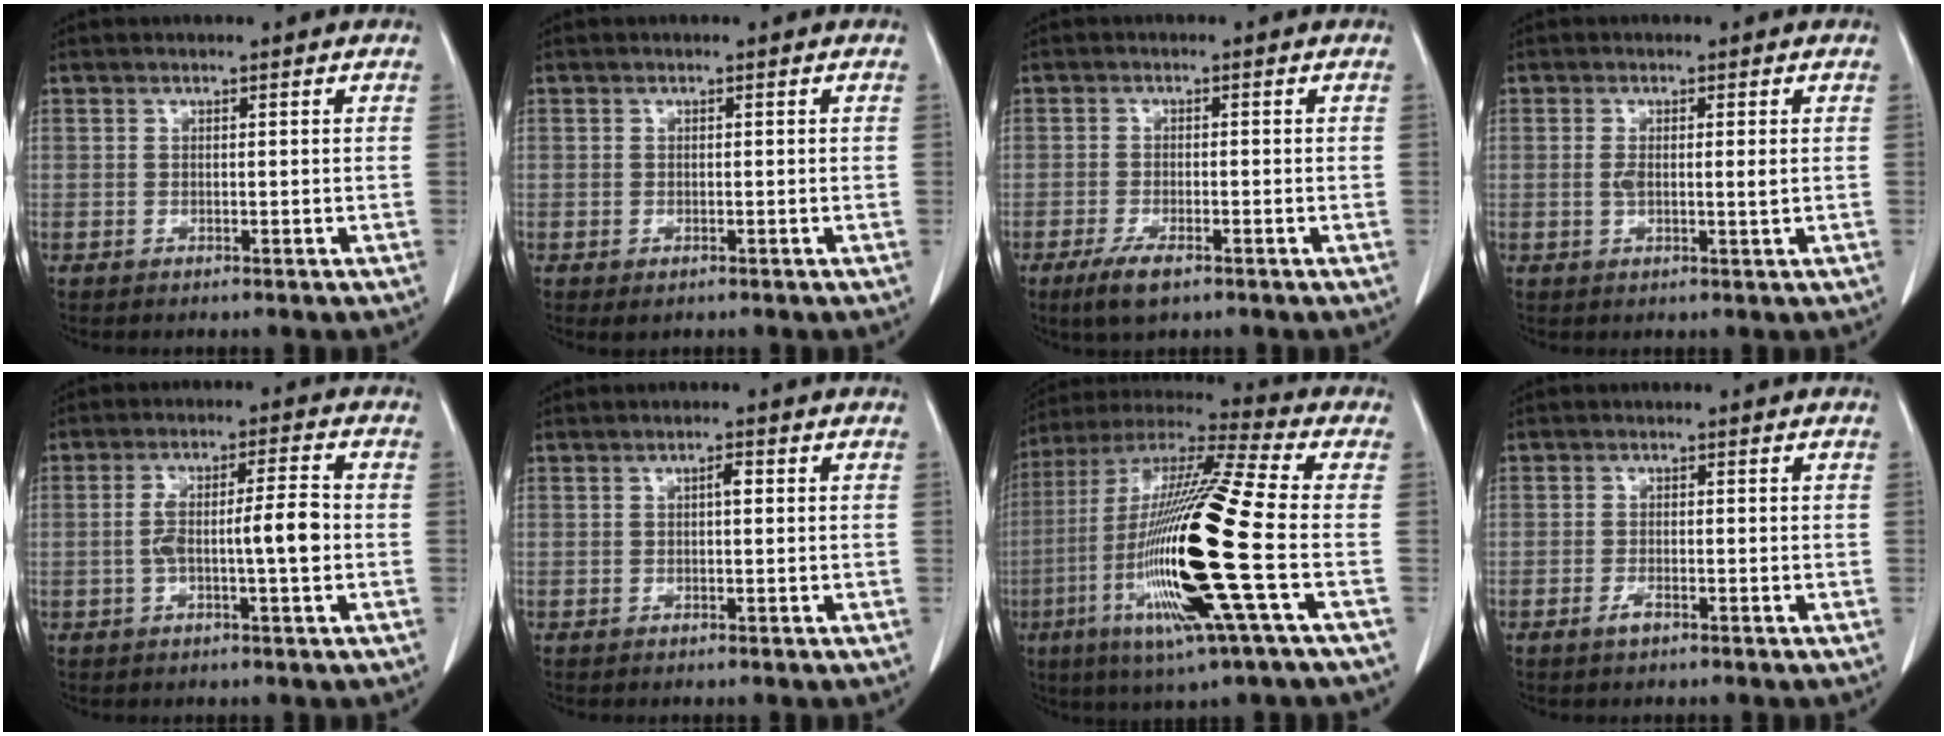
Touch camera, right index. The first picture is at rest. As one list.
[{"total": 1.0, "force": [-0.5, 0.6, 0.6], "torque": [-0.011, -0.001, -0.001]}, {"total": 4.4, "force": [-2.7, 1.2, 3.2], "torque": [-0.069, -0.007, -0.045]}, {"total": 2.7, "force": [0.1, 0.6, 2.6], "torque": [-0.051, -0.001, 0.003]}, {"total": 7.2, "force": [-1.1, 0.7, 7.1], "torque": [-0.134, 0.016, -0.018]}, {"total": 1.3, "force": [0.2, 0.3, 1.2], "torque": [-0.019, 0.004, 0.003]}, {"total": 23.3, "force": [-5.6, 0.4, 22.6], "torque": [-0.468, -0.028, -0.116]}, {"total": 1.5, "force": [-1.0, 0.4, 1.1], "torque": [-0.025, -0.001, -0.018]}]